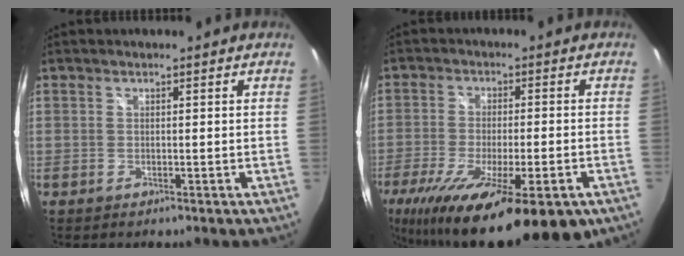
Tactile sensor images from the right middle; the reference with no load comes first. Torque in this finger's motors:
{"motor_torque": [1.78, -0.37, 0.58, 0.21]}